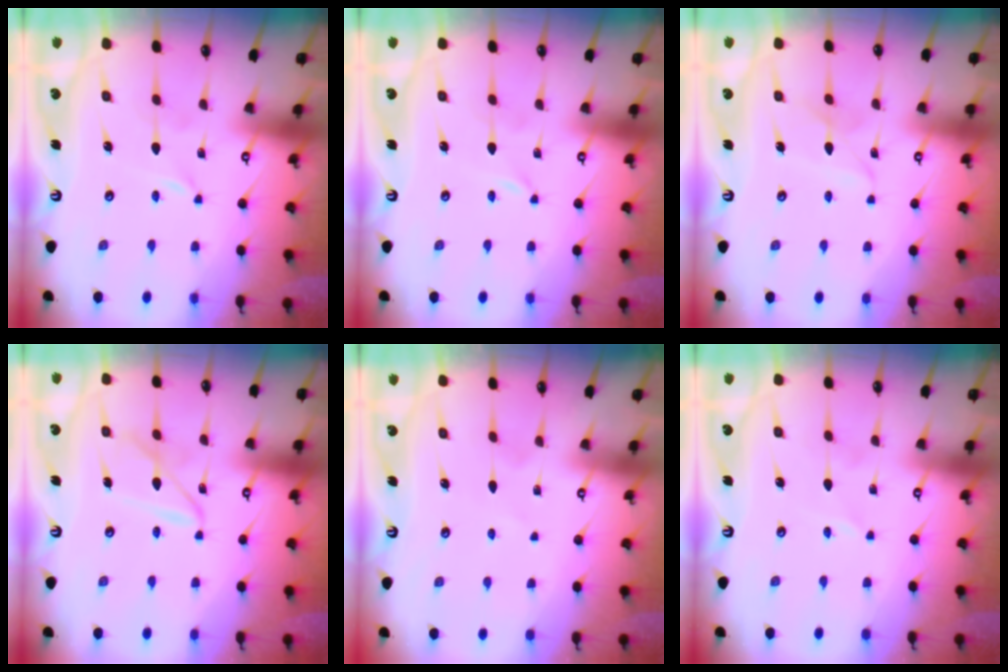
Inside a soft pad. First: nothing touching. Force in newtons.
{"total": 0.0}
{"total": 6.0, "press": 6.0, "slide": 0.4}
{"total": 7.4, "press": 7.4, "slide": 0.6}
{"total": 2.3, "press": 2.3, "slide": 0.3}
{"total": 2.0, "press": 2.0, "slide": 0.3}